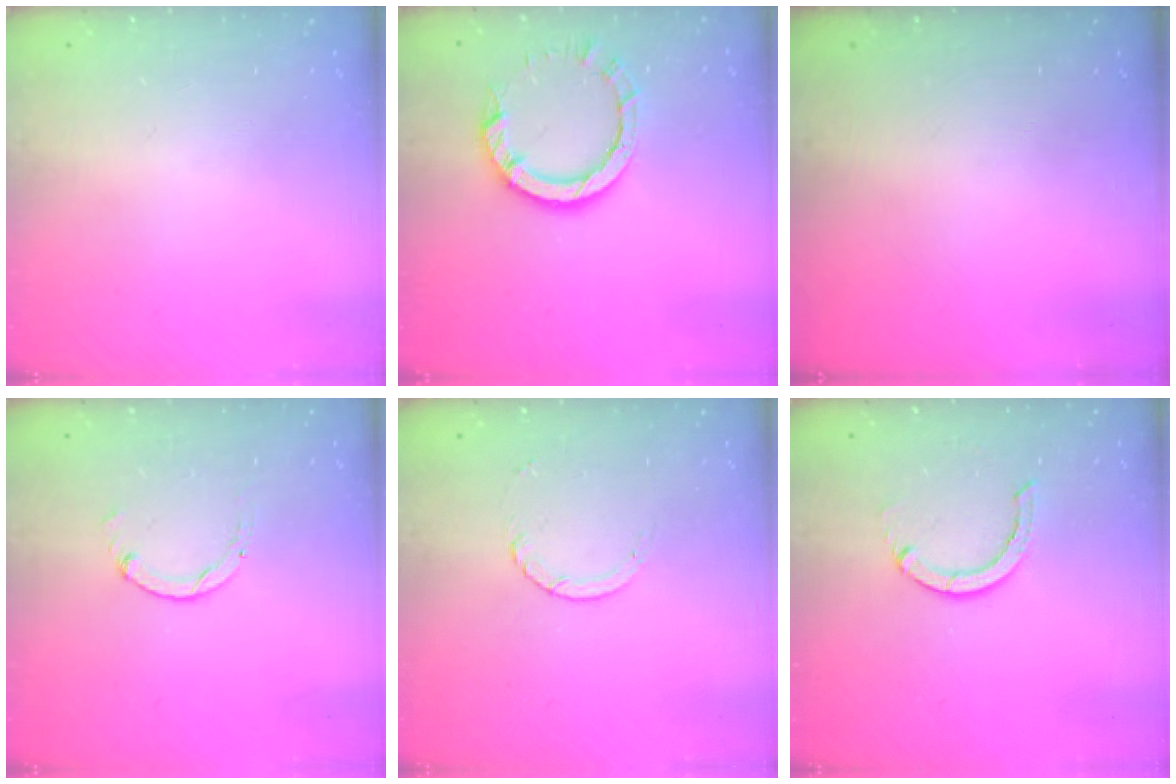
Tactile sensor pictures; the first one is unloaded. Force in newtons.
{"total": 7.6, "press": 7.6, "slide": 0.8}
{"total": 0.0}
{"total": 0.0}
{"total": 2.5, "press": 2.4, "slide": 0.2}
{"total": 3.7, "press": 3.7, "slide": 0.3}